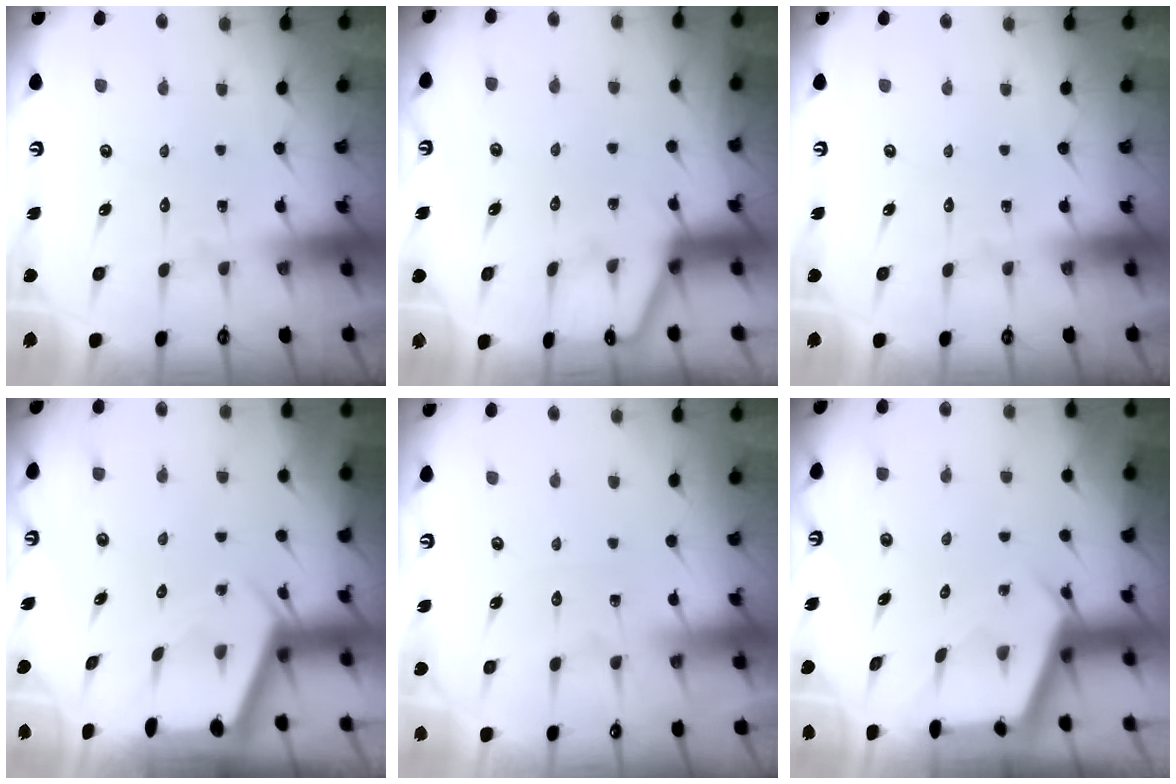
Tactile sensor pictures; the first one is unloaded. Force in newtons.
{"total": 2.9, "press": 2.9, "slide": 0.5}
{"total": 0.0}
{"total": 2.4, "press": 2.4, "slide": 0.4}
{"total": 2.3, "press": 2.3, "slide": 0.3}
{"total": 2.9, "press": 2.9, "slide": 0.3}